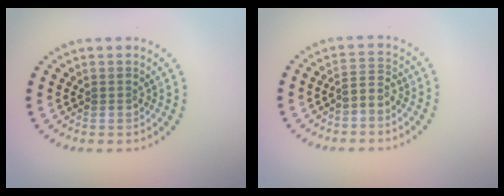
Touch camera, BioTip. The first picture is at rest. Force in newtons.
{"total": 1.8, "press": 1.4, "slide": 1.2}